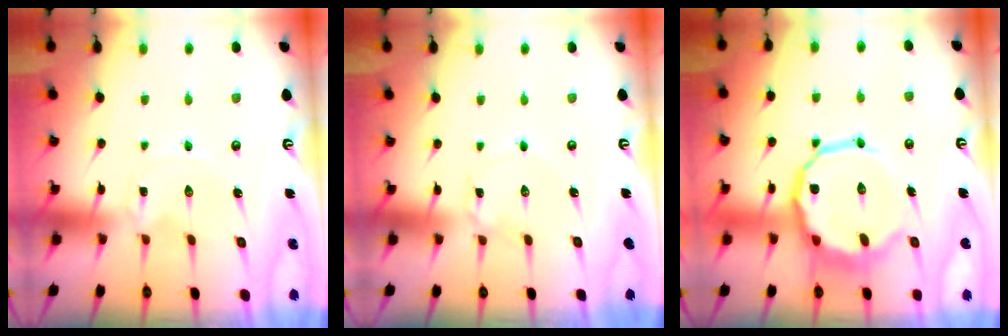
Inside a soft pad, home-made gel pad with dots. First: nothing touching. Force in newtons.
{"total": 1.5, "press": 1.5, "slide": 0.1}
{"total": 14.2, "press": 13.9, "slide": 2.9}